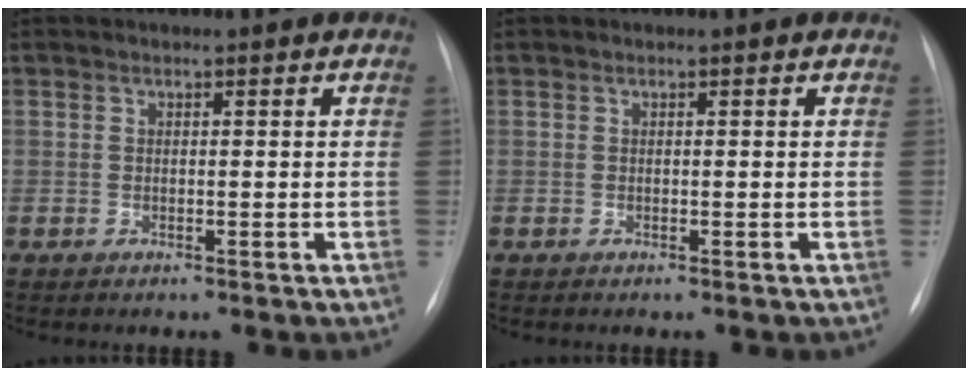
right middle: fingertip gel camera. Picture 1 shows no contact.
{"total": 0.0}